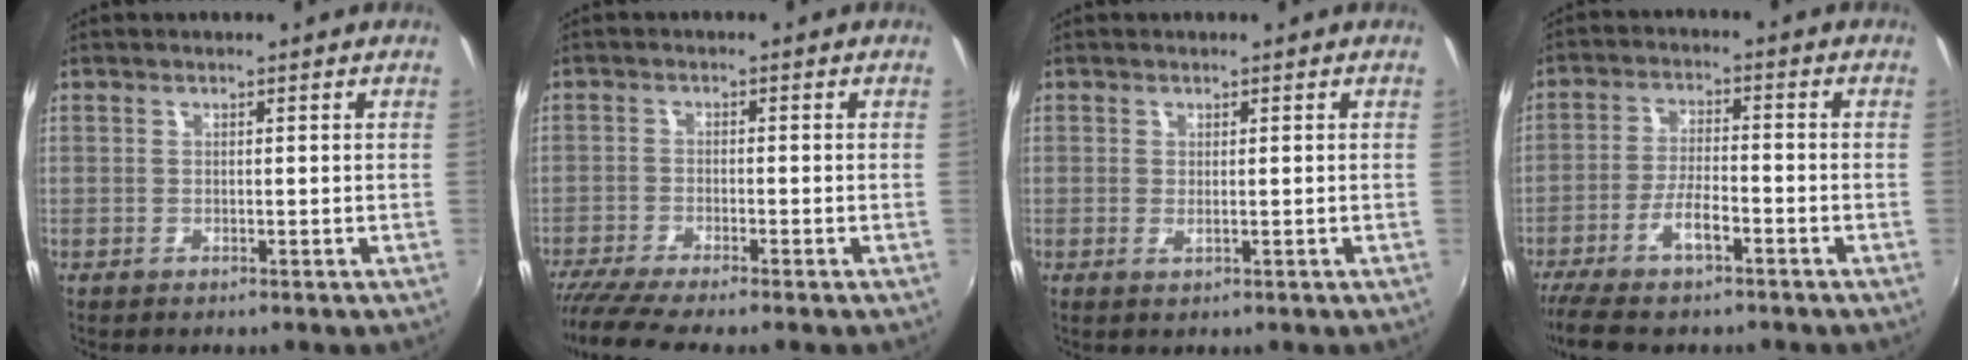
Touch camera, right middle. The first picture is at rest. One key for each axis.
{"total": 7.4, "fx": -6.5, "fy": -0.4, "fz": 3.6, "tx": -0.092, "ty": -0.033, "tz": -0.114}
{"total": 0.8, "fx": 0.1, "fy": -0.3, "fz": 0.8, "tx": -0.013, "ty": -0.002, "tz": 0.001}
{"total": 8.6, "fx": -6.2, "fy": 1.6, "fz": 5.8, "tx": -0.132, "ty": -0.010, "tz": -0.115}